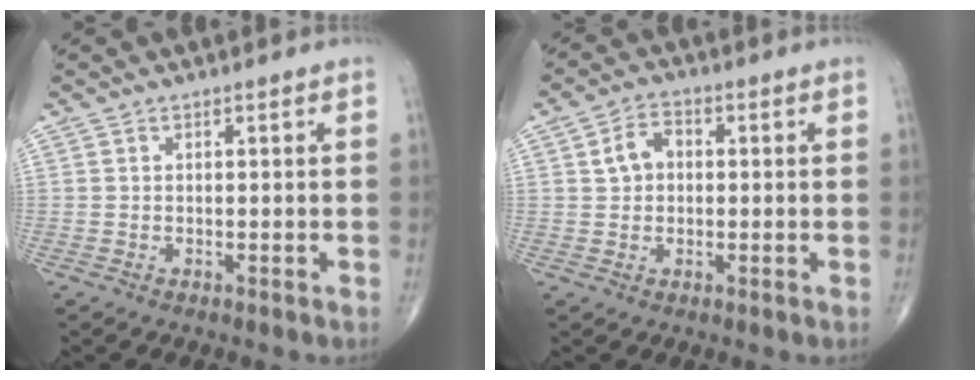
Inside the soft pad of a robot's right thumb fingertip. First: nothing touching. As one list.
[{"total": 4.7, "force": [0.7, 3.5, 3.0], "torque": [-0.048, 0.015, 0.006]}]